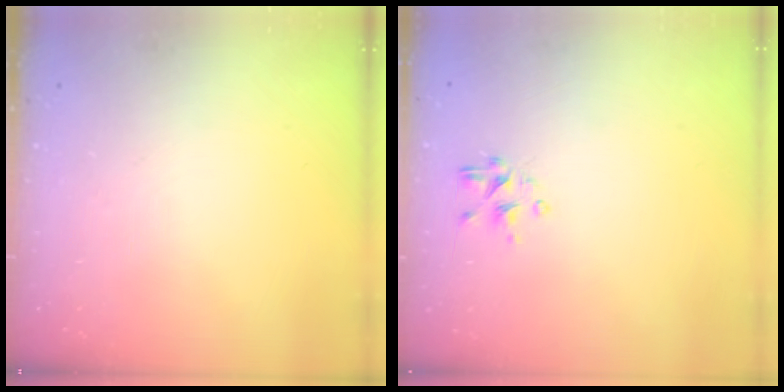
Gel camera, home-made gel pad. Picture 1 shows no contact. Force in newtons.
{"total": 2.1, "press": 1.9, "slide": 0.9}